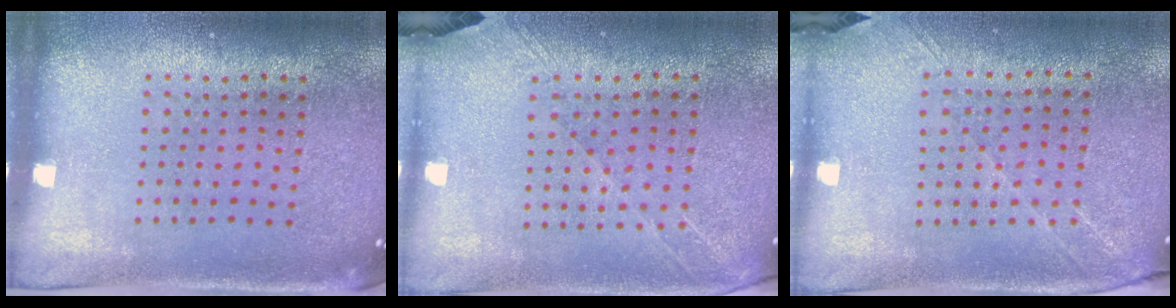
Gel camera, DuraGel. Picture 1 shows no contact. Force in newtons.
{"total": 1.3, "press": 1.2, "slide": 0.6}
{"total": 1.4, "press": 1.3, "slide": 0.6}